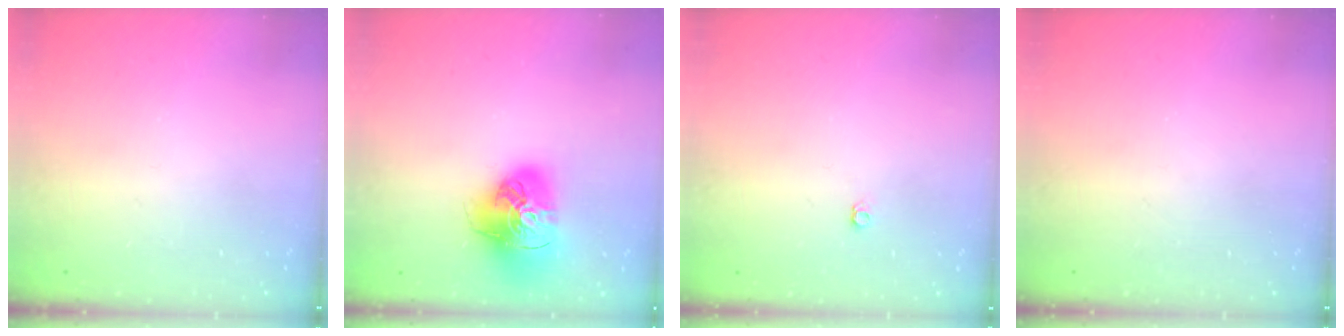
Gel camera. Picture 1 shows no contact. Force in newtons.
{"total": 17.6, "press": 17.5, "slide": 1.7}
{"total": 3.6, "press": 3.5, "slide": 0.6}
{"total": 0.0}